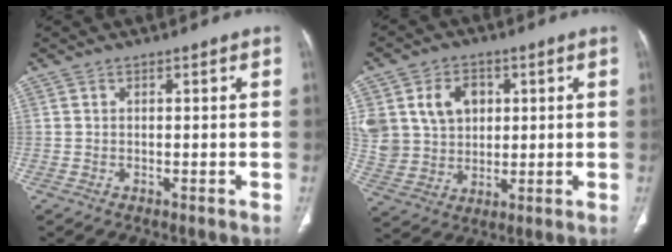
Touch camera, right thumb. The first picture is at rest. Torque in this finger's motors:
{"motor_torque": [0.07, 0.14, 0.67, 0.53, 0.07]}